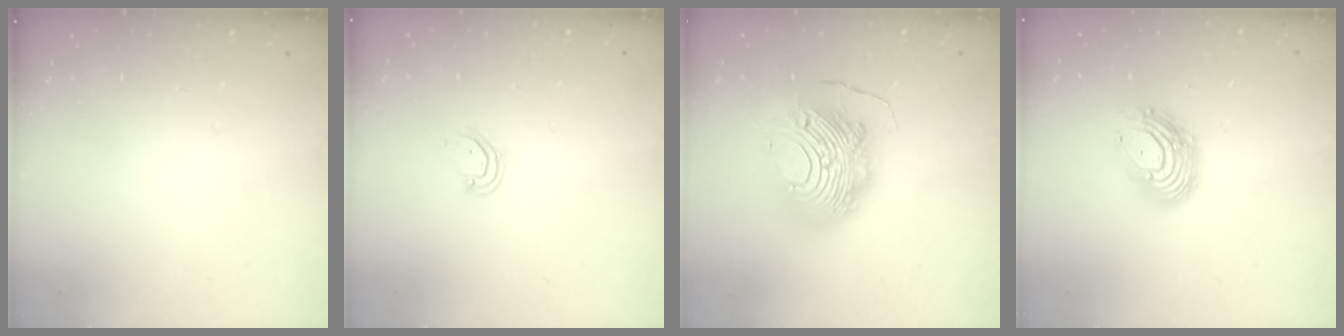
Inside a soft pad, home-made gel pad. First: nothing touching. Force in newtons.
{"total": 3.7, "press": 3.7, "slide": 0.3}
{"total": 20.9, "press": 20.8, "slide": 2.0}
{"total": 13.1, "press": 13.1, "slide": 1.1}